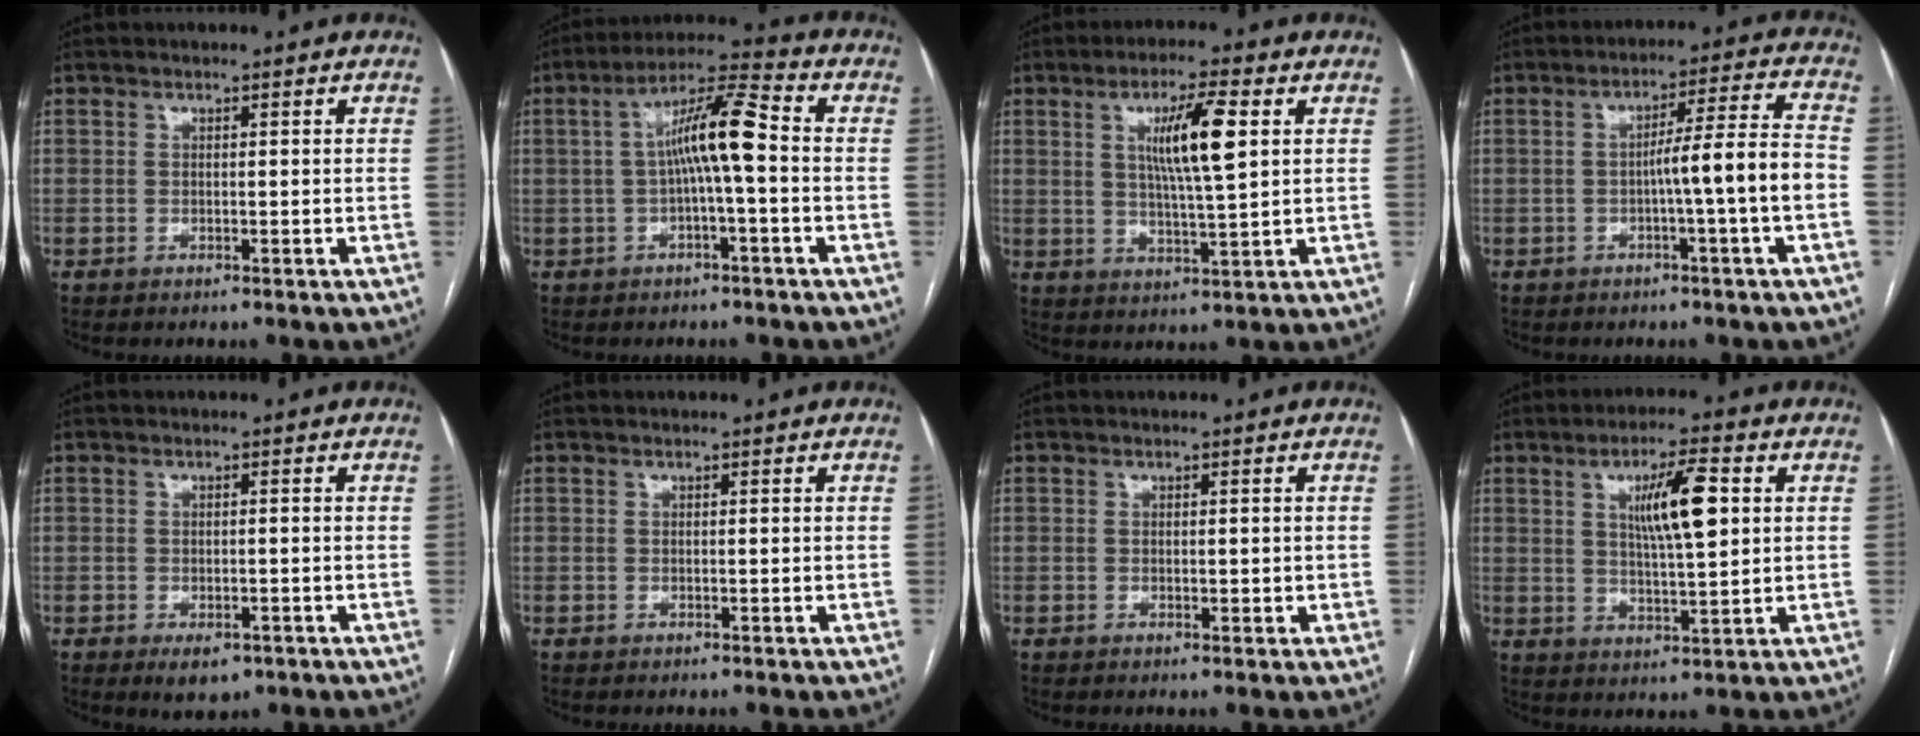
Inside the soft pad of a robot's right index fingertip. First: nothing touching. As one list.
[{"total": 9.1, "force": [-0.1, 0.8, 9.1], "torque": [-0.161, 0.029, -0.006]}, {"total": 9.2, "force": [2.6, 0.6, 8.8], "torque": [-0.153, 0.001, 0.046]}, {"total": 8.4, "force": [-1.9, -1.1, 8.1], "torque": [-0.122, 0.014, -0.027]}, {"total": 3.5, "force": [-1.8, 2.0, 2.1], "torque": [-0.024, -0.002, -0.015]}, {"total": 0.0}, {"total": 1.3, "force": [0.0, 0.7, 1.0], "torque": [-0.016, 0.001, 0.003]}, {"total": 9.1, "force": [2.5, 1.4, 8.6], "torque": [-0.146, 0.004, 0.045]}]